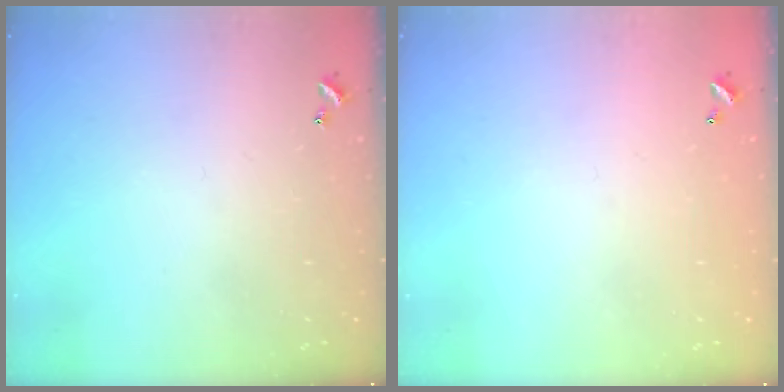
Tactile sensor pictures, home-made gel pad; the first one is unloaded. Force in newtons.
{"total": 2.7, "press": 2.7, "slide": 0.1}